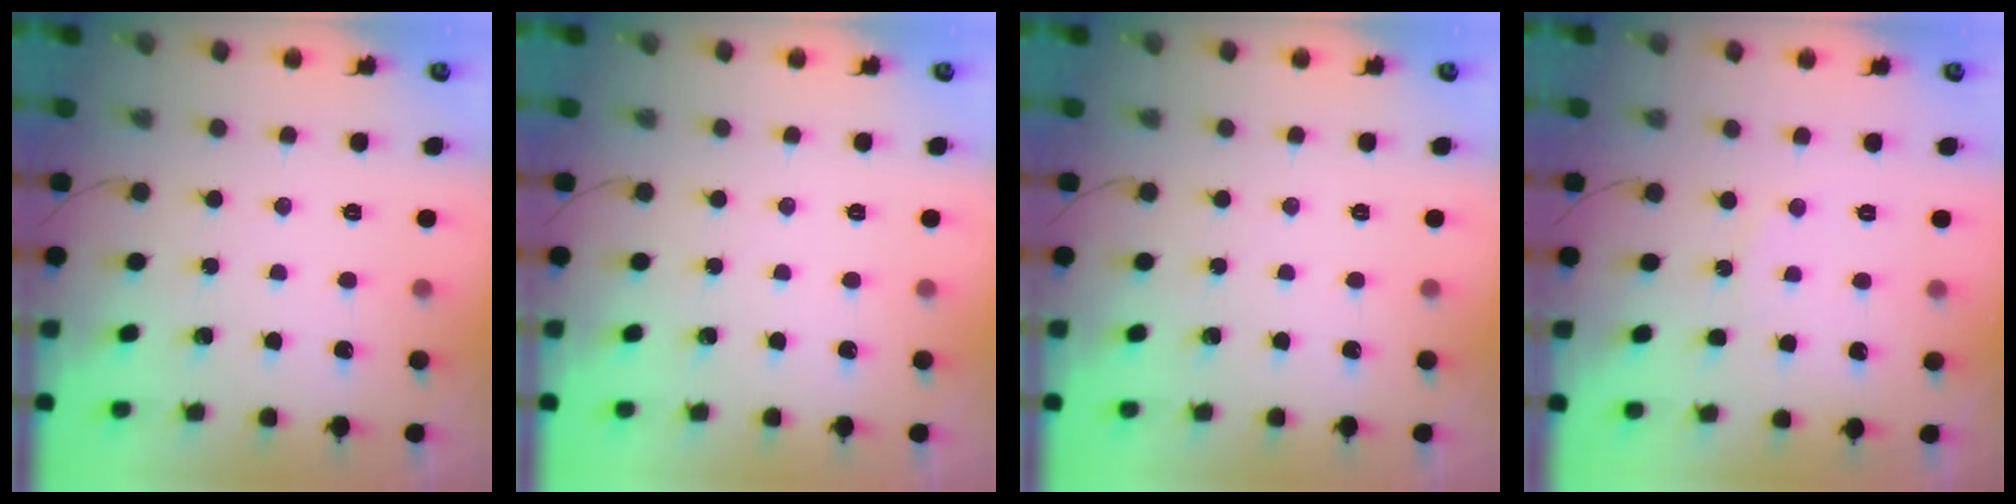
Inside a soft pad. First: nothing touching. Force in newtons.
{"total": 0.0}
{"total": 0.0}
{"total": 5.1, "press": 5.1, "slide": 0.5}